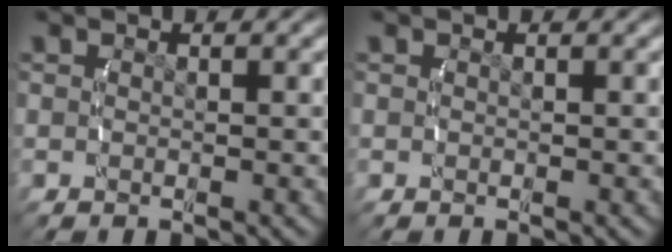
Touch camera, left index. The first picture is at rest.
{"total": 0.0}